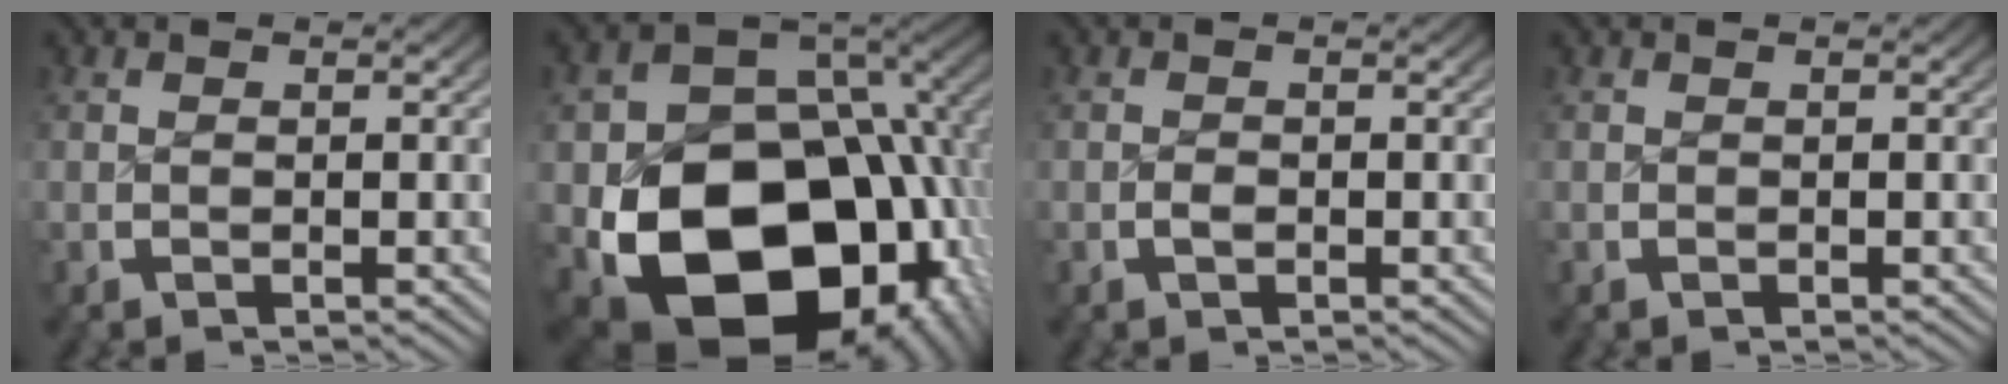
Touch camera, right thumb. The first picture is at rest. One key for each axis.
{"total": 22.8, "fx": -5.5, "fy": 15.0, "fz": 16.3, "tx": -0.289, "ty": -0.092, "tz": -0.041}
{"total": 0.6, "fx": -0.4, "fy": 0.4, "fz": 0.2, "tx": -0.006, "ty": -0.005, "tz": -0.005}
{"total": 0.0}